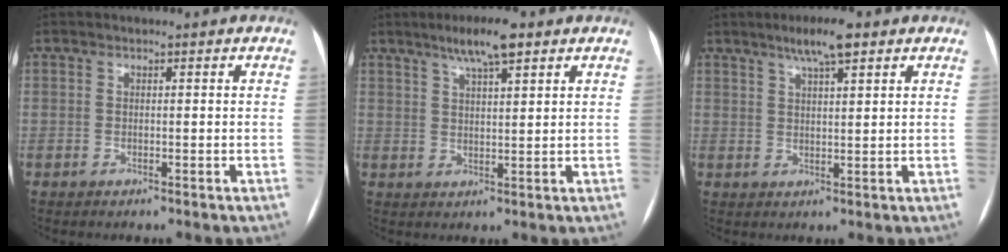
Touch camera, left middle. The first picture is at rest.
{"total": 6.4, "force": [4.2, 0.9, 4.7], "torque": [-0.086, 0.009, 0.072]}
{"total": 5.5, "force": [3.6, 0.7, 4.1], "torque": [-0.074, 0.008, 0.061]}